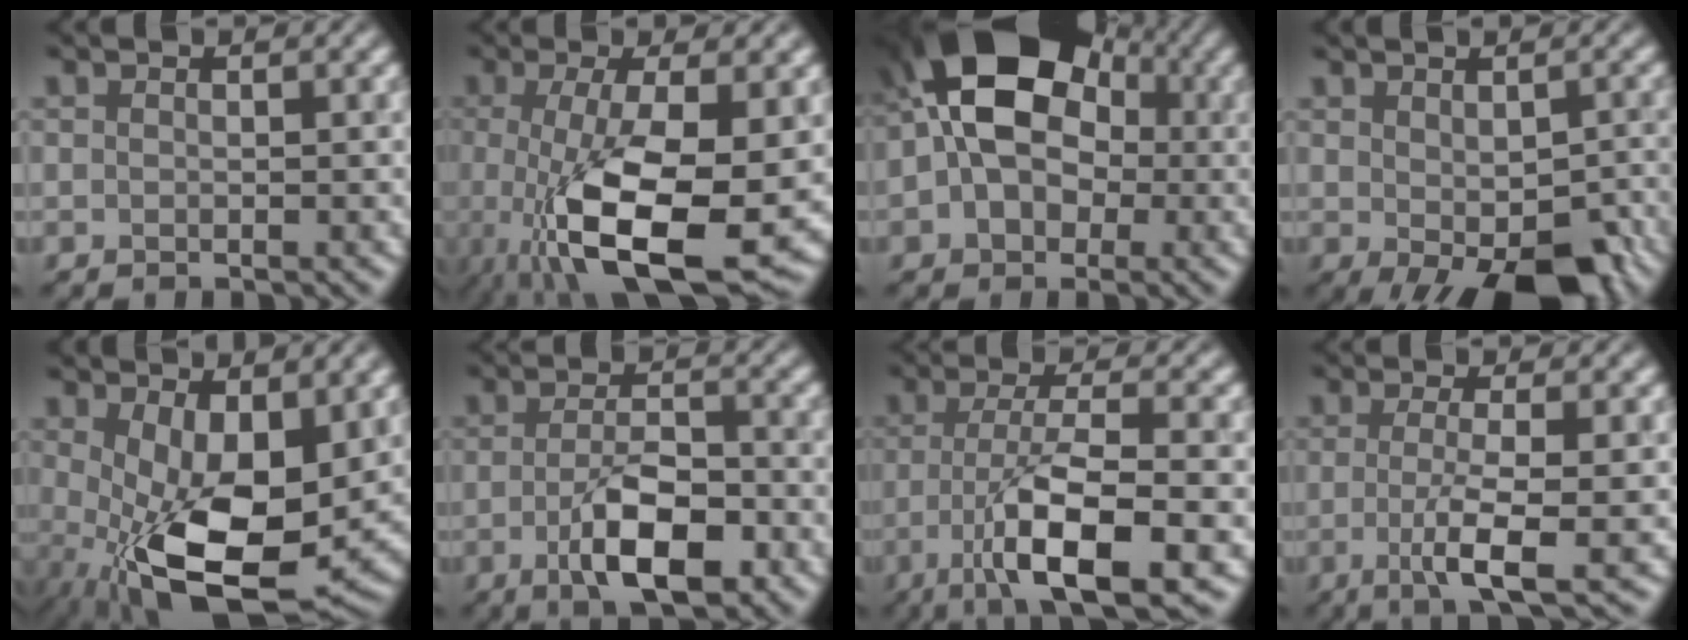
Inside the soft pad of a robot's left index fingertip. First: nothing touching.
{"total": 10.6, "force": [-2.2, 3.1, 9.9], "torque": [-0.183, -0.028, -0.027]}
{"total": 13.4, "force": [1.1, 9.5, 9.4], "torque": [-0.123, 0.033, -0.018]}
{"total": 8.0, "force": [-3.4, 3.6, 6.3], "torque": [-0.097, -0.024, -0.032]}
{"total": 11.0, "force": [-0.9, 5.3, 9.6], "torque": [-0.181, -0.033, 0.003]}
{"total": 6.4, "force": [-2.5, 2.3, 5.4], "torque": [-0.098, -0.002, -0.045]}
{"total": 9.1, "force": [-3.3, 2.3, 8.2], "torque": [-0.135, -0.003, -0.058]}
{"total": 5.0, "force": [-1.0, 1.0, 4.8], "torque": [-0.086, -0.011, -0.021]}